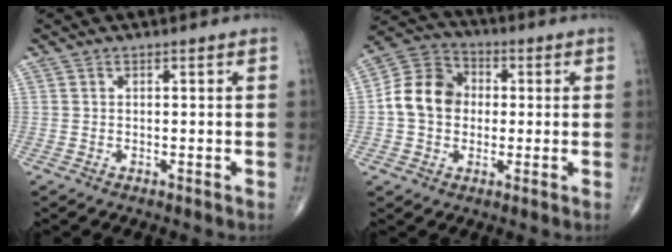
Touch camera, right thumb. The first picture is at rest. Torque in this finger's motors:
{"motor_torque": [1.00, 2.18, 0.21, -0.01, 0.09]}